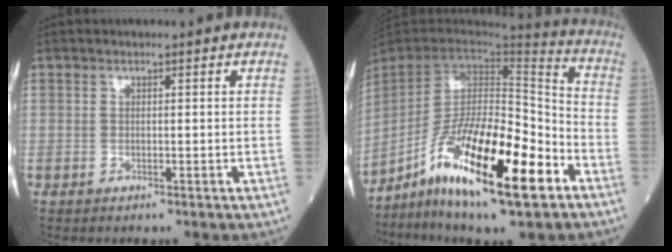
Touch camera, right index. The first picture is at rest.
{"total": 21.0, "force": [-10.4, 4.3, 17.7], "torque": [-0.328, -0.028, -0.183]}